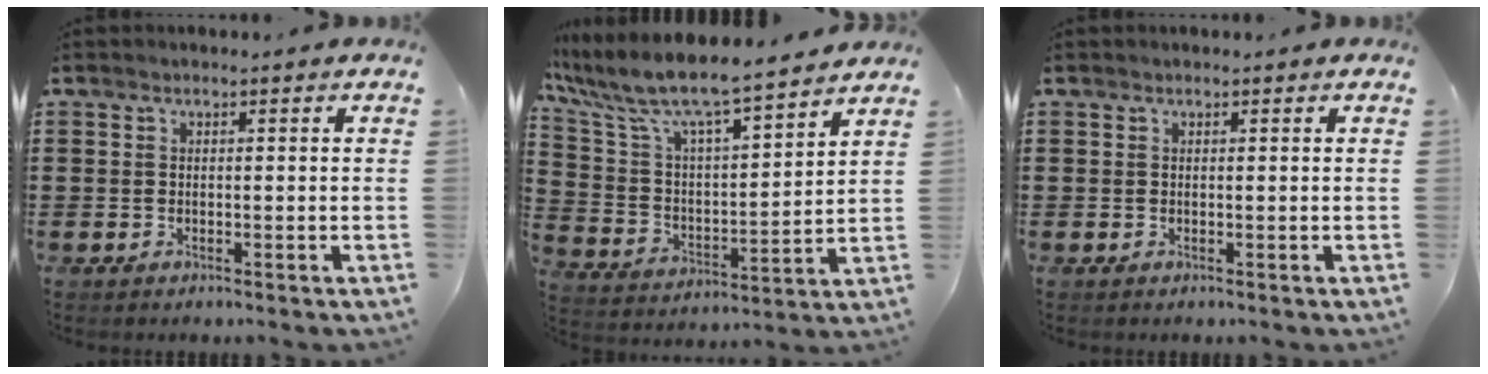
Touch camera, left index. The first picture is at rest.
{"total": 7.6, "force": [6.7, 0.8, 3.5], "torque": [-0.099, -0.053, 0.106]}
{"total": 0.0}